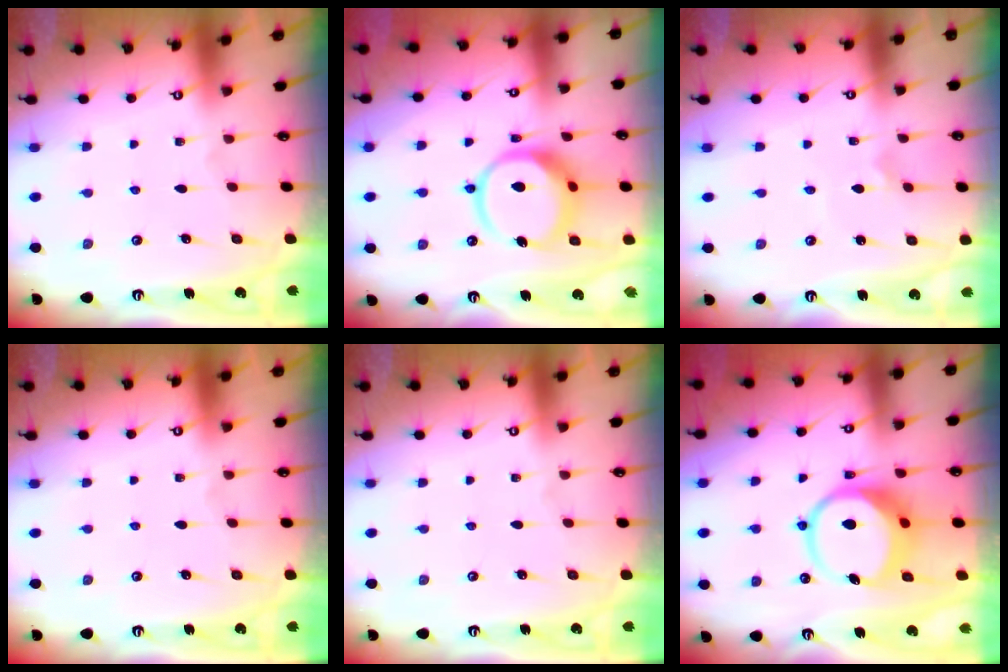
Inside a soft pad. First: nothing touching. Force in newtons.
{"total": 12.3, "press": 12.2, "slide": 1.6}
{"total": 1.1, "press": 1.0, "slide": 0.4}
{"total": 0.0}
{"total": 0.0}
{"total": 9.9, "press": 9.8, "slide": 1.2}